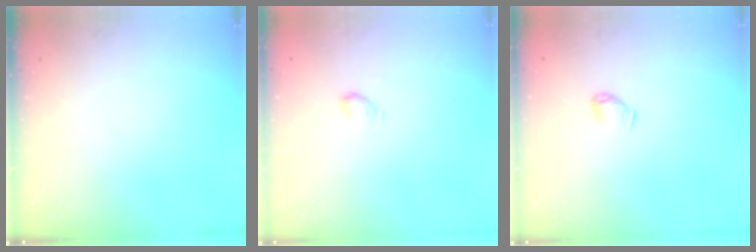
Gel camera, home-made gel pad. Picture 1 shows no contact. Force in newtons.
{"total": 3.0, "press": 3.0, "slide": 0.5}
{"total": 3.8, "press": 3.7, "slide": 0.8}